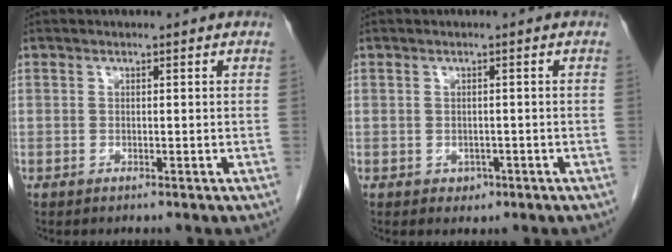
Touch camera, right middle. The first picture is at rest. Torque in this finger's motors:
{"motor_torque": [-0.13, 0.02, -0.01, 0.00]}